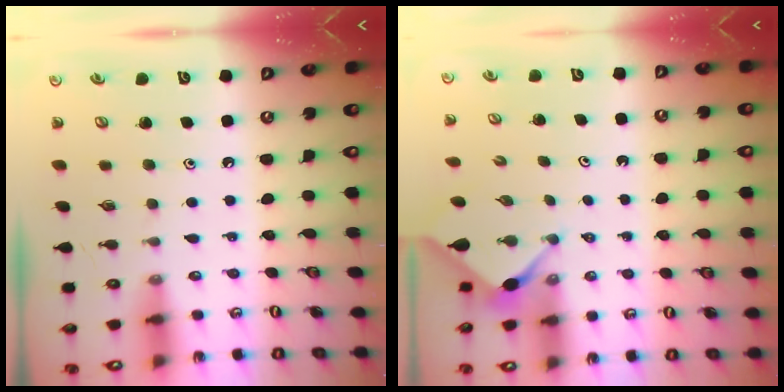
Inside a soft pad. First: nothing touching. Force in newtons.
{"total": 2.9, "press": 2.8, "slide": 0.3}